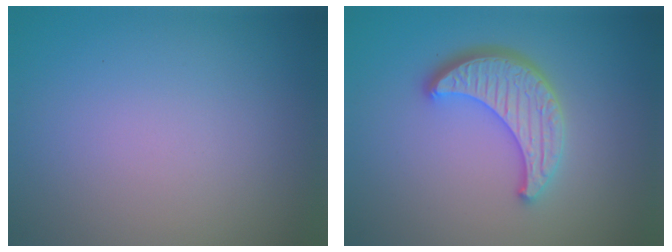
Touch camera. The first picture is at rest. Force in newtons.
{"total": 4.6, "press": 3.8, "slide": 2.5}